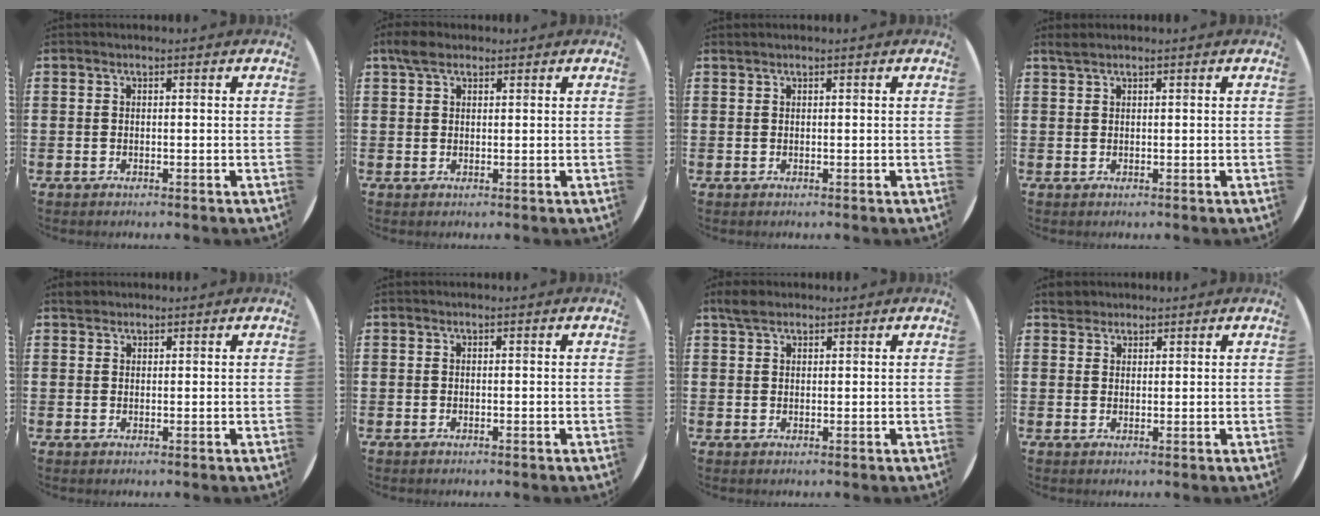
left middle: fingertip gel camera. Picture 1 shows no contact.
{"total": 2.4, "force": [1.9, 1.2, 1.0], "torque": [-0.016, 0.003, 0.034]}
{"total": 0.0}
{"total": 1.0, "force": [0.9, 0.1, 0.4], "torque": [-0.010, 0.001, 0.018]}
{"total": 1.1, "force": [1.0, 0.4, 0.1], "torque": [0.003, 0.000, 0.019]}
{"total": 0.0}
{"total": 2.4, "force": [2.0, 1.0, 0.8], "torque": [-0.012, 0.003, 0.037]}
{"total": 2.2, "force": [2.0, 1.0, 0.0], "torque": [0.002, 0.001, 0.039]}